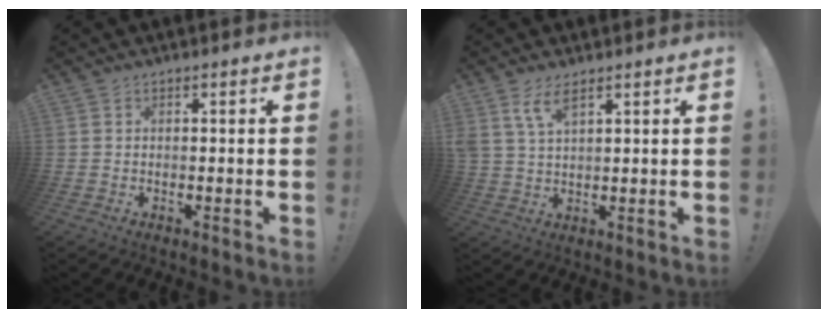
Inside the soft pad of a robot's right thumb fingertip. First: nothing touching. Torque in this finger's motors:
{"motor_torque": [0.64, 0.84, 1.17, 0.23, 0.07]}